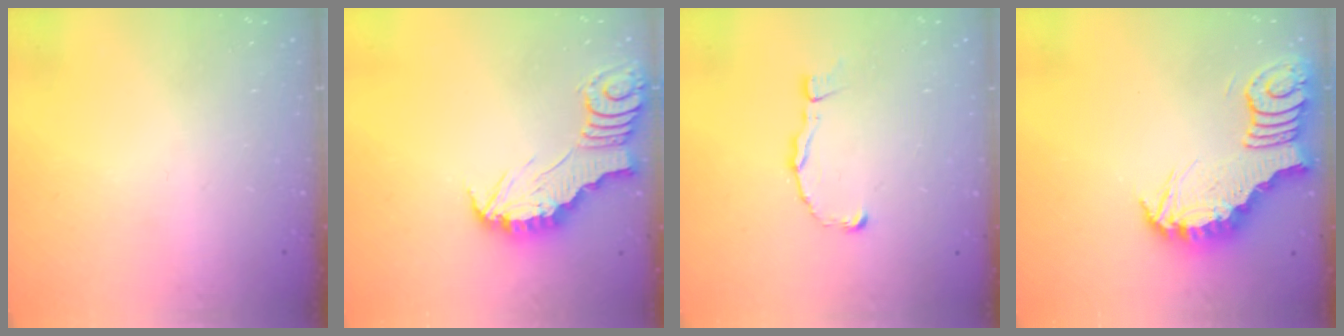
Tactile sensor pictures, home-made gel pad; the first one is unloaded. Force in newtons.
{"total": 2.9, "press": 2.9, "slide": 0.3}
{"total": 2.4, "press": 2.4, "slide": 0.2}
{"total": 5.2, "press": 5.1, "slide": 0.8}